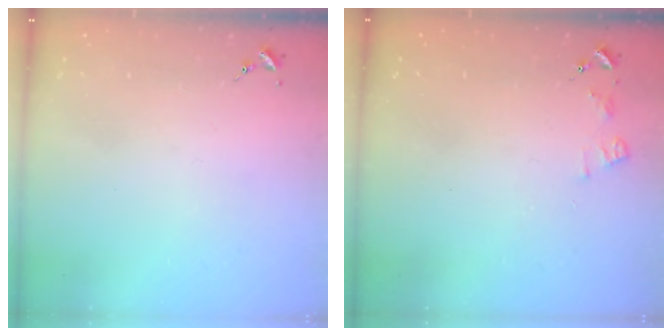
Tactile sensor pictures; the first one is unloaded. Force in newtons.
{"total": 5.2, "press": 5.2, "slide": 0.7}